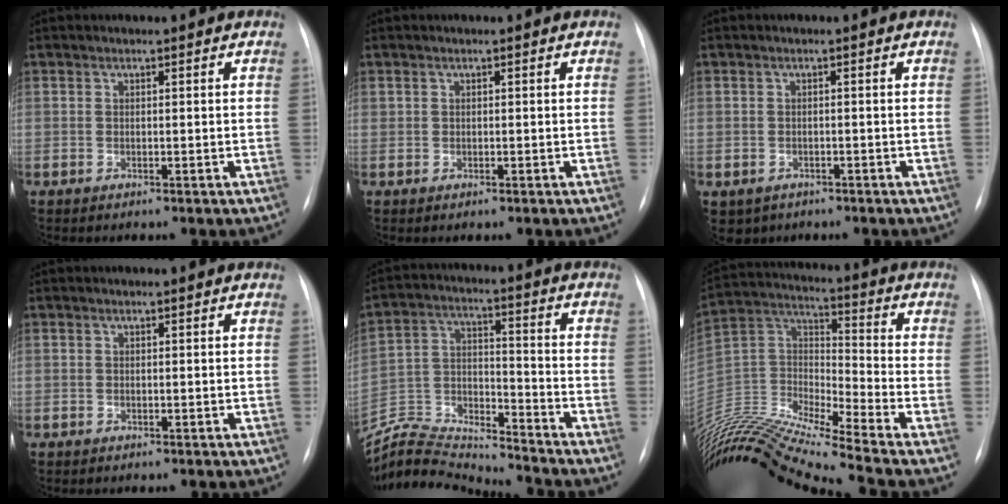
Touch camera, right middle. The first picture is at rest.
{"total": 0.0}
{"total": 2.9, "force": [-1.8, 2.2, 0.5], "torque": [-0.011, 0.000, -0.021]}
{"total": 0.0}
{"total": 15.2, "force": [-15.1, -0.4, 1.6], "torque": [-0.035, 0.029, -0.267]}
{"total": 20.5, "force": [-18.6, -1.7, 8.4], "torque": [-0.171, 0.019, -0.339]}